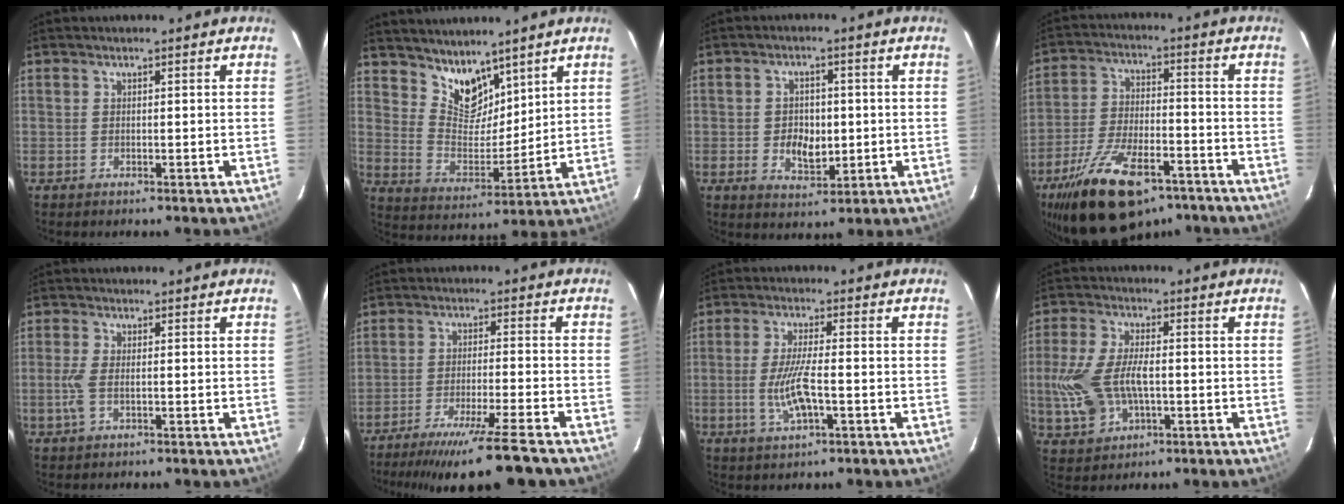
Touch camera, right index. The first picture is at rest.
{"total": 9.6, "force": [7.5, 4.9, 3.5], "torque": [-0.060, 0.004, 0.148]}
{"total": 6.2, "force": [-0.8, 4.3, 4.4], "torque": [-0.083, 0.001, -0.006]}
{"total": 18.9, "force": [-12.5, 8.1, 11.7], "torque": [-0.230, -0.020, -0.202]}
{"total": 3.4, "force": [-0.8, 1.4, 3.0], "torque": [-0.074, 0.000, -0.017]}
{"total": 13.0, "force": [-10.8, -1.2, 7.2], "torque": [-0.141, -0.029, -0.176]}
{"total": 7.5, "force": [-2.0, 1.7, 7.0], "torque": [-0.141, -0.006, -0.038]}
{"total": 11.9, "force": [-1.6, 6.8, 9.6], "torque": [-0.215, 0.004, -0.025]}